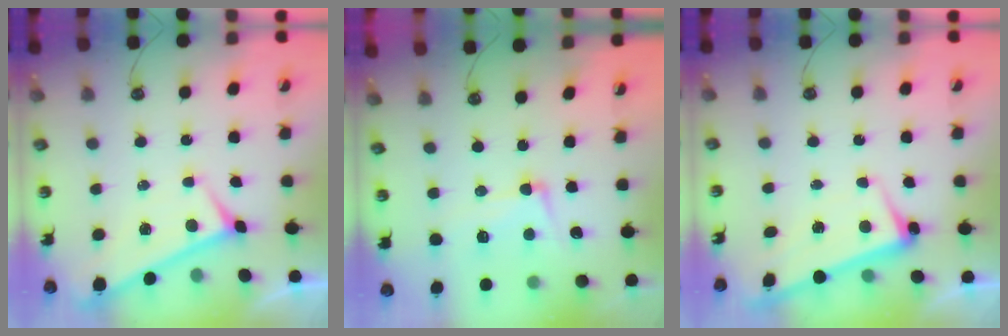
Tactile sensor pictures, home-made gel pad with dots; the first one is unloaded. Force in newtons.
{"total": 7.4, "press": 7.3, "slide": 1.4}
{"total": 2.3, "press": 2.2, "slide": 0.8}